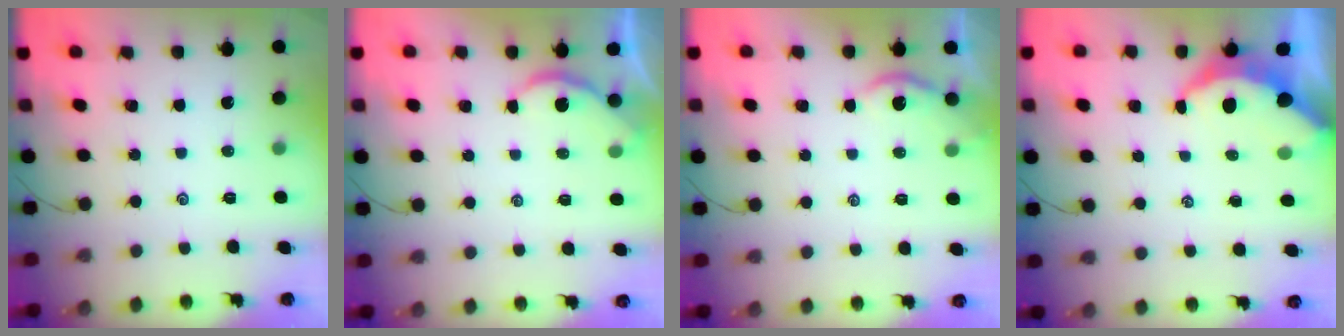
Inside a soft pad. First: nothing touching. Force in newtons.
{"total": 1.3, "press": 1.3, "slide": 0.2}
{"total": 1.8, "press": 1.8, "slide": 0.3}
{"total": 5.5, "press": 5.5, "slide": 0.7}